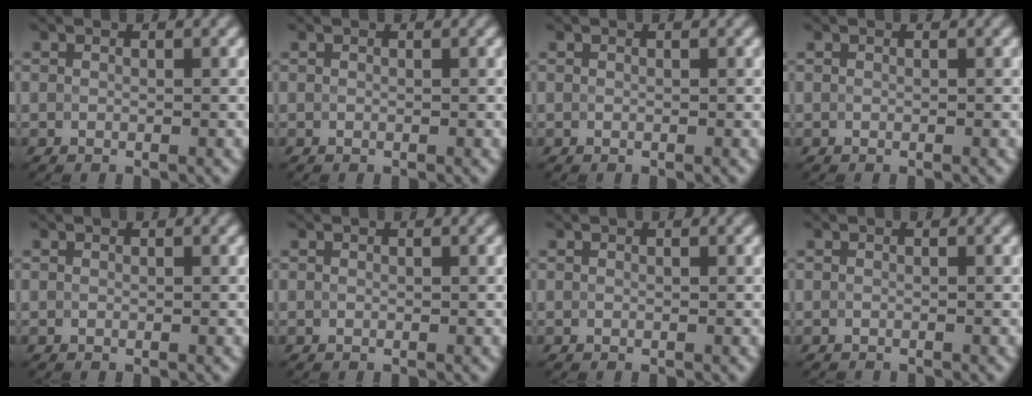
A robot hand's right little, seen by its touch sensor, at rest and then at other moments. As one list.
[{"total": 0.0}, {"total": 0.0}, {"total": 0.0}, {"total": 0.0}, {"total": 0.0}, {"total": 0.0}, {"total": 0.7, "force": [-0.7, 0.0, 0.0], "torque": [0.004, -0.005, -0.012]}]